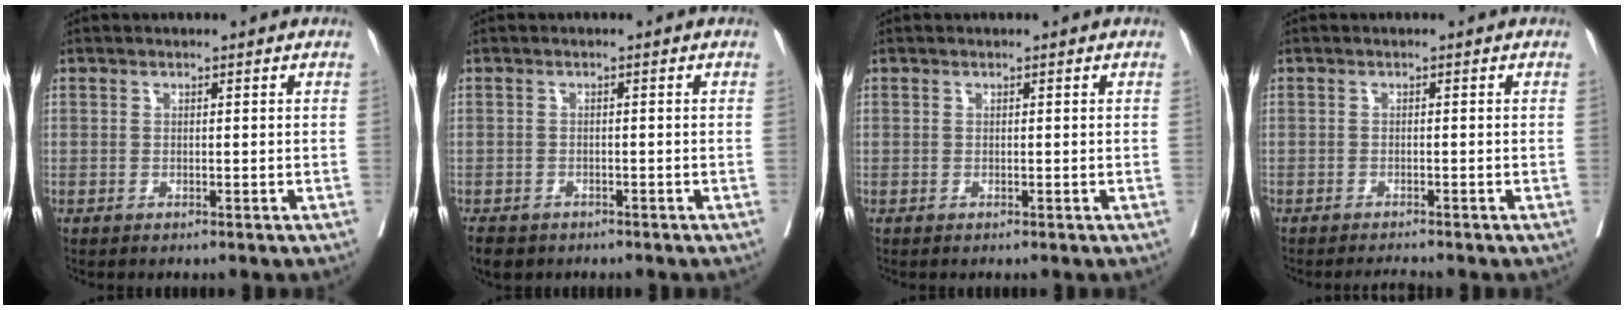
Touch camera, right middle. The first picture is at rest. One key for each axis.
{"total": 5.6, "fx": -4.1, "fy": 3.3, "fz": 1.9, "tx": -0.037, "ty": -0.005, "tz": -0.060}
{"total": 0.0}
{"total": 1.8, "fx": -1.7, "fy": -0.5, "fz": 0.3, "tx": -0.006, "ty": -0.007, "tz": -0.028}